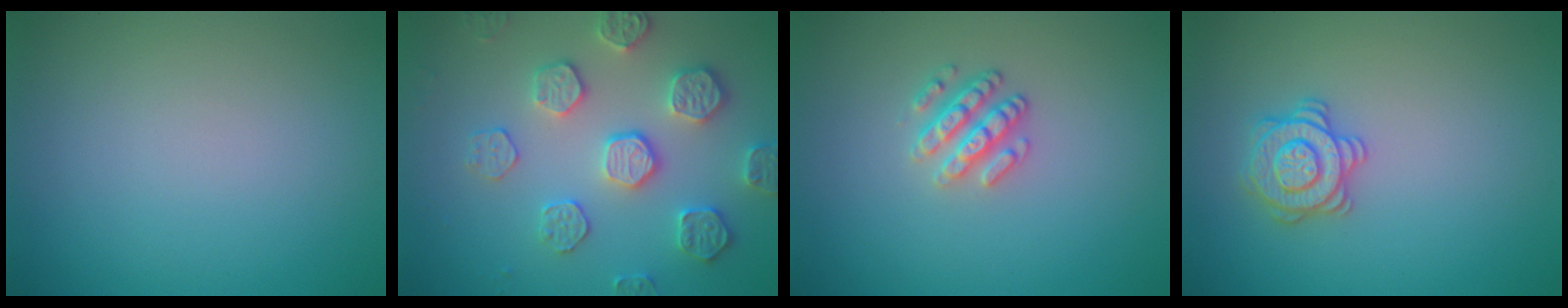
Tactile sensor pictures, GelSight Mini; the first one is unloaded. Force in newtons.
{"total": 4.5, "press": 4.4, "slide": 0.8}
{"total": 2.5, "press": 2.4, "slide": 0.8}
{"total": 2.9, "press": 2.9, "slide": 0.1}